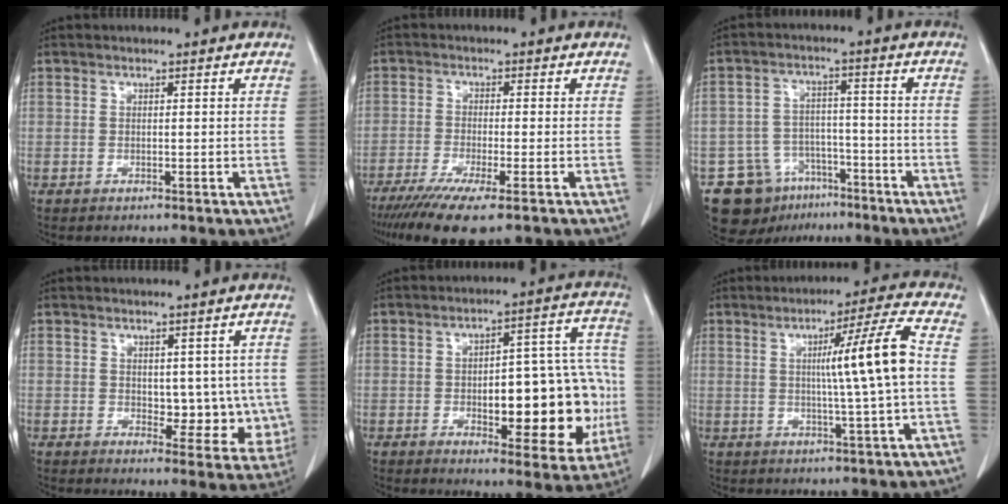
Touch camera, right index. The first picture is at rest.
{"total": 10.0, "force": [-6.8, 1.3, 7.2], "torque": [-0.117, -0.024, -0.111]}
{"total": 10.8, "force": [-6.5, 8.1, 2.9], "torque": [-0.044, 0.030, -0.096]}
{"total": 7.0, "force": [0.6, 4.3, 5.5], "torque": [-0.041, -0.002, 0.015]}
{"total": 19.2, "force": [-2.9, 7.3, 17.6], "torque": [-0.183, 0.039, -0.022]}
{"total": 9.8, "force": [0.9, -1.8, 9.6], "torque": [-0.145, 0.000, 0.015]}